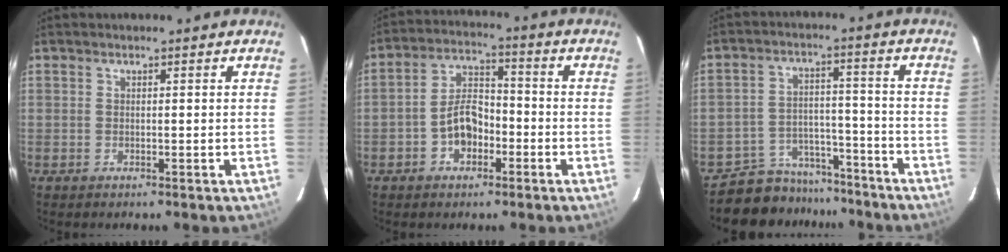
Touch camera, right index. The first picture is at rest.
{"total": 7.3, "force": [-3.0, 4.7, 4.8], "torque": [-0.093, 0.022, -0.045]}
{"total": 11.3, "force": [-9.9, 5.5, 0.5], "torque": [-0.024, 0.045, -0.142]}